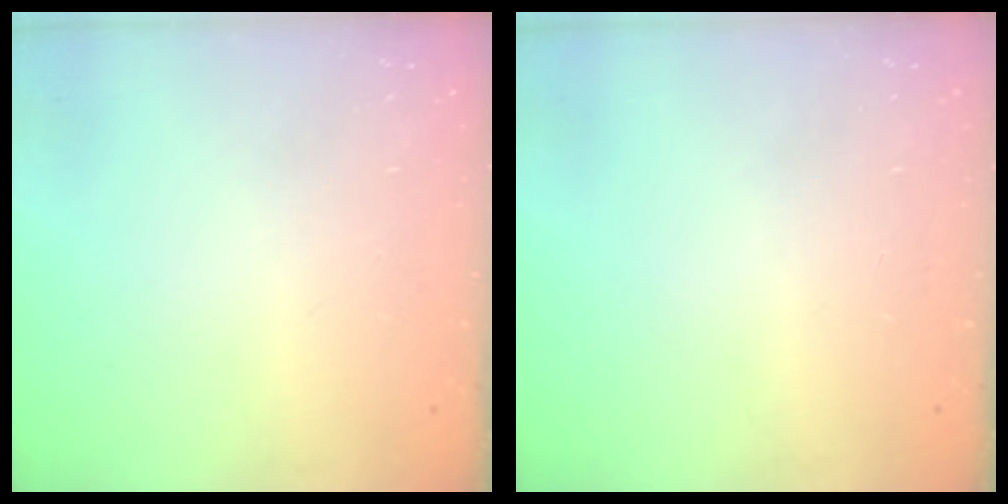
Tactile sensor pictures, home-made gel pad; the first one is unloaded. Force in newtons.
{"total": 0.0}